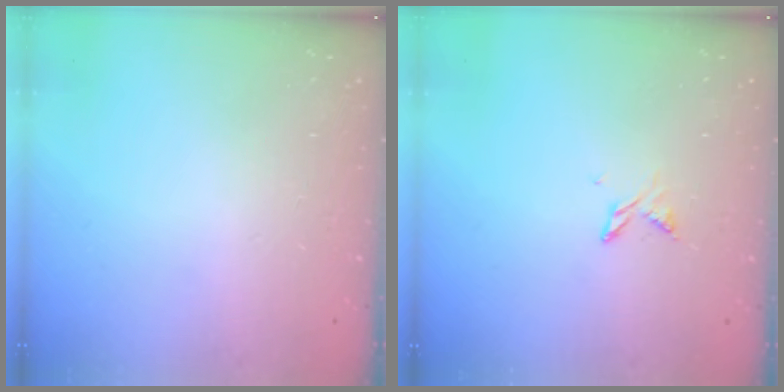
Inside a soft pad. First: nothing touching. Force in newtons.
{"total": 2.9, "press": 2.8, "slide": 0.5}